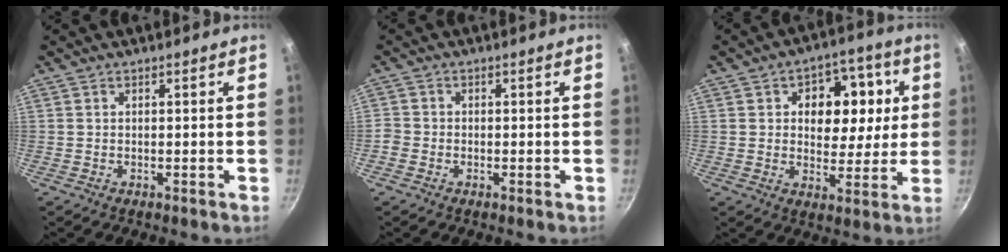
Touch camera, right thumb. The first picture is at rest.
{"total": 2.1, "force": [-1.2, 1.6, 0.6], "torque": [-0.010, 0.005, -0.026]}
{"total": 12.9, "force": [2.6, 9.4, 8.4], "torque": [-0.072, -0.003, 0.029]}